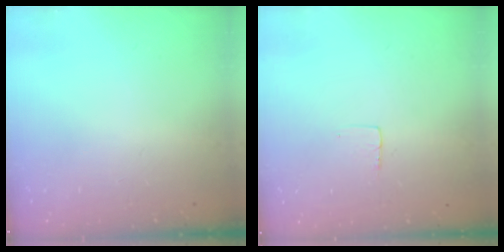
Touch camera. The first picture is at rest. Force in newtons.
{"total": 3.0, "press": 3.0, "slide": 0.2}